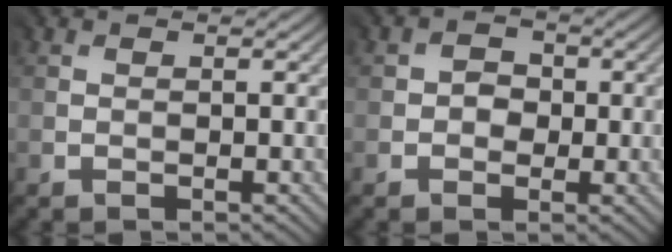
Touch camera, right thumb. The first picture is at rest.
{"total": 1.4, "force": [-0.2, 1.3, 0.2], "torque": [-0.003, 0.002, -0.011]}